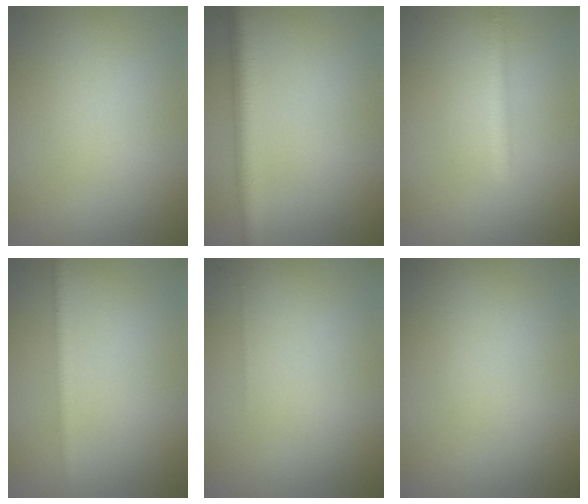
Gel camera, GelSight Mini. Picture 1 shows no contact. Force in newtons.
{"total": 4.0, "press": 4.0, "slide": 0.2}
{"total": 1.6, "press": 1.6, "slide": 0.1}
{"total": 1.9, "press": 1.9, "slide": 0.0}
{"total": 0.0}
{"total": 0.0}